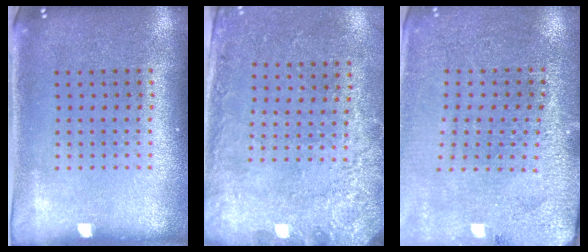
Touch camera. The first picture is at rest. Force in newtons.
{"total": 2.7, "press": 2.1, "slide": 1.6}
{"total": 2.8, "press": 2.8, "slide": 0.1}